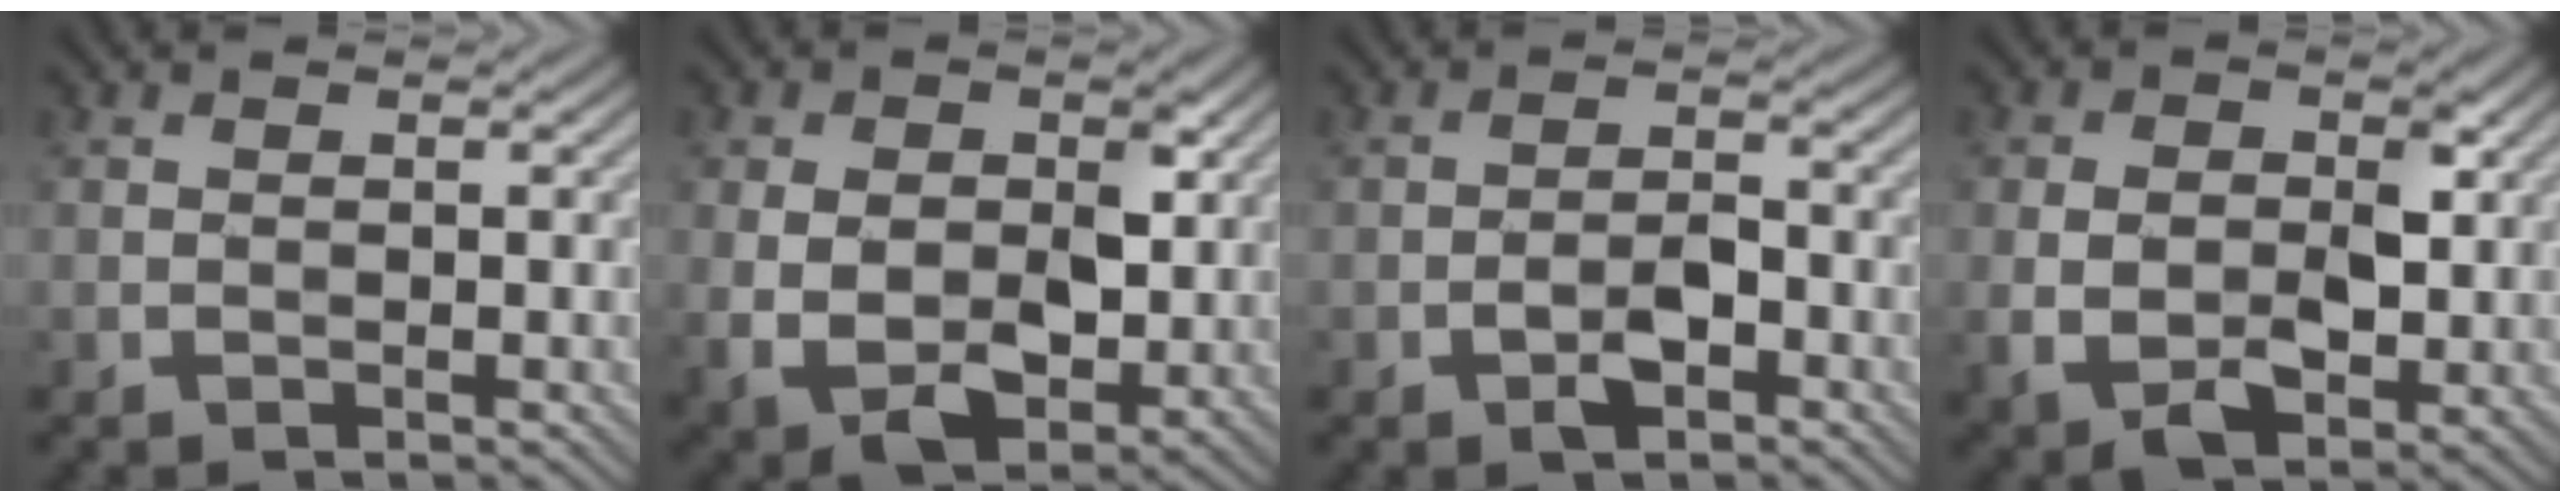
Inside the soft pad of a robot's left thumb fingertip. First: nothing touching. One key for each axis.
{"total": 8.0, "fx": 0.4, "fy": 5.2, "fz": 6.0, "tx": -0.121, "ty": -0.017, "tz": 0.013}
{"total": 3.4, "fx": -1.8, "fy": 1.5, "fz": 2.4, "tx": -0.041, "ty": 0.005, "tz": -0.038}
{"total": 6.4, "fx": -0.2, "fy": 4.0, "fz": 5.0, "tx": -0.092, "ty": -0.009, "tz": -0.003}